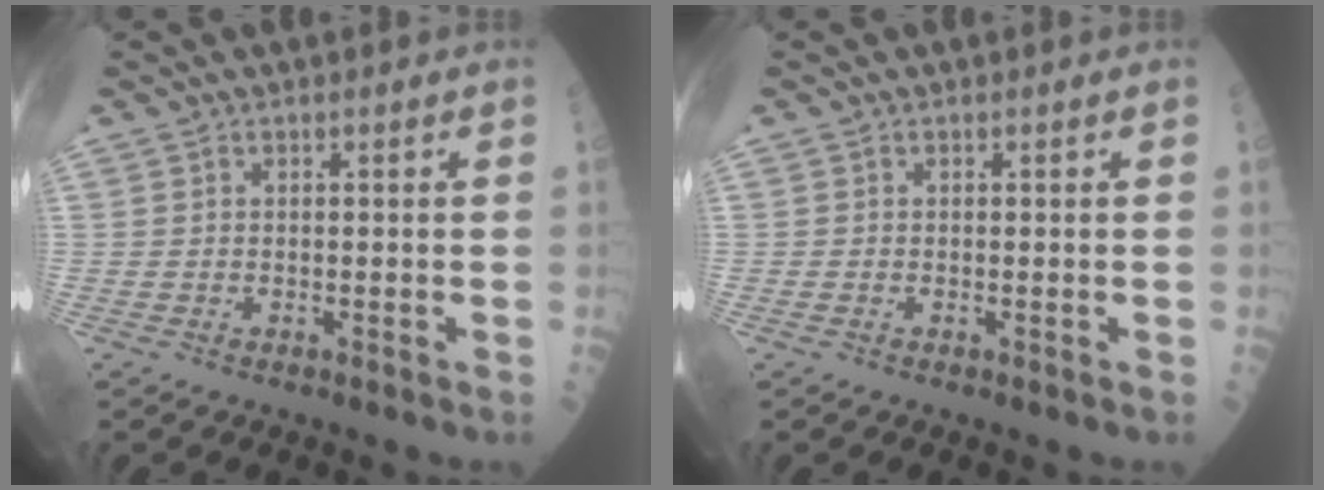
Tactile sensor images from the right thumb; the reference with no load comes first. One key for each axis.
{"total": 0.0}